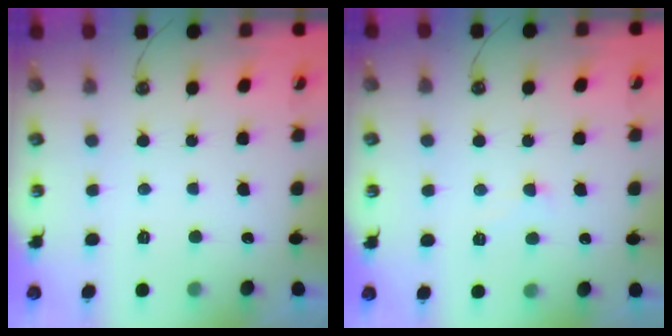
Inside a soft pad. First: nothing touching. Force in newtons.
{"total": 2.2, "press": 2.1, "slide": 0.6}